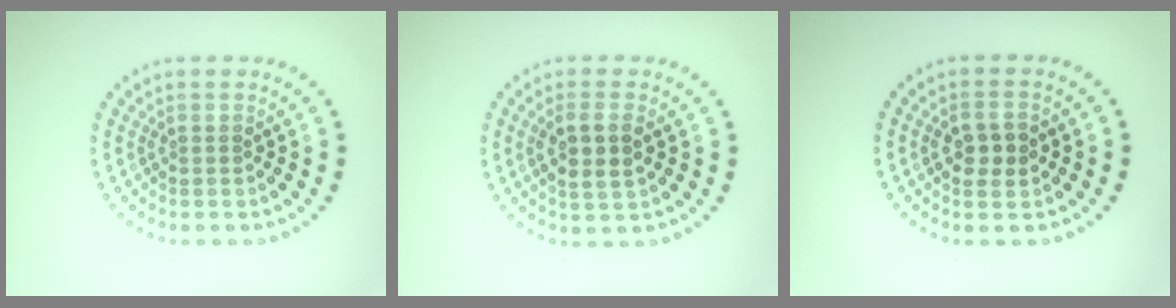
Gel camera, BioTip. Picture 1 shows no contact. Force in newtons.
{"total": 3.0, "press": 2.9, "slide": 0.8}
{"total": 2.6, "press": 2.6, "slide": 0.2}